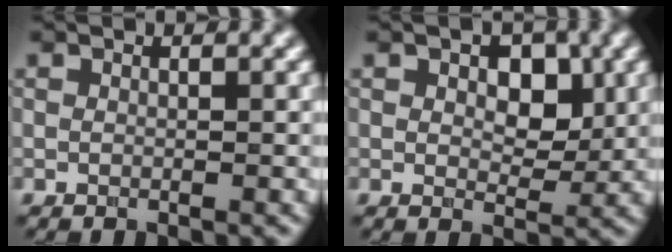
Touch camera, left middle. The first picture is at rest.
{"total": 3.4, "force": [0.9, 2.0, 2.6], "torque": [-0.041, -0.002, 0.021]}